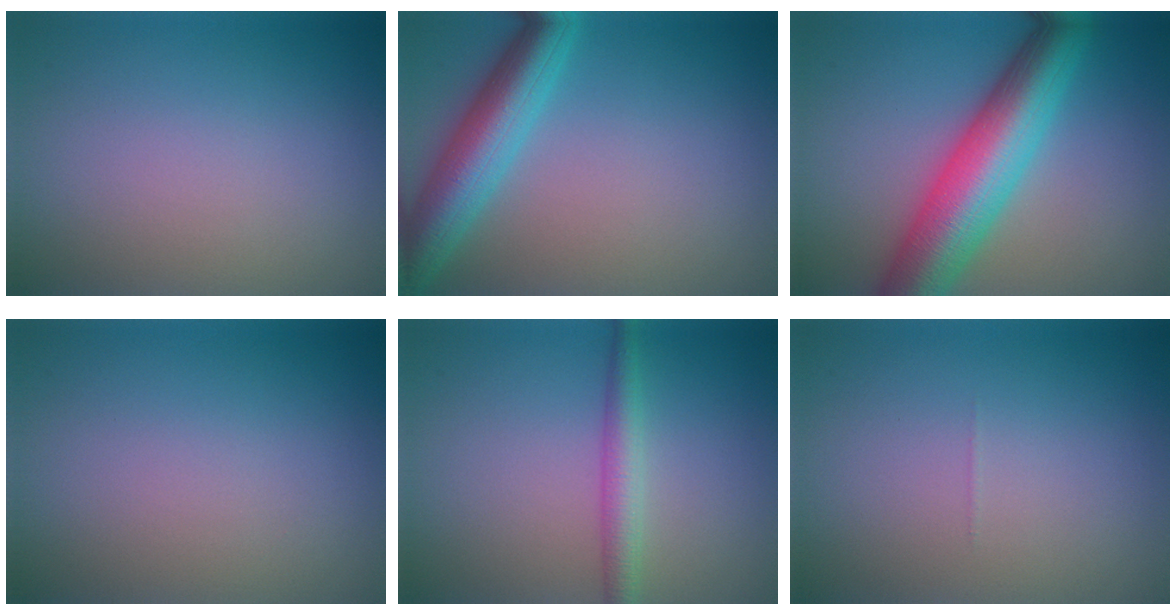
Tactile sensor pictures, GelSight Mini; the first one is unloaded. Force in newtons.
{"total": 6.6, "press": 6.6, "slide": 0.2}
{"total": 9.6, "press": 9.6, "slide": 0.3}
{"total": 0.0}
{"total": 2.5, "press": 2.5, "slide": 0.1}
{"total": 0.0}